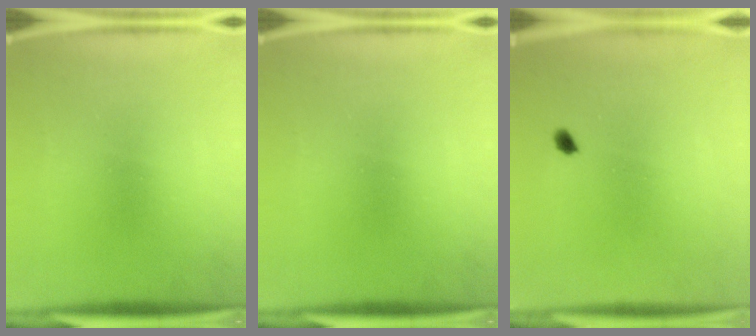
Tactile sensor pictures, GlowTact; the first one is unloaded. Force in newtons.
{"total": 0.0}
{"total": 1.1}